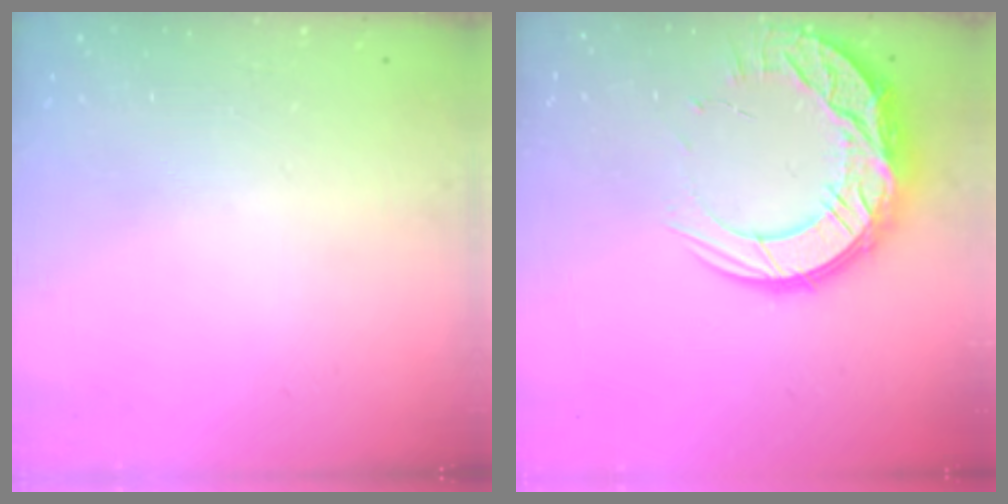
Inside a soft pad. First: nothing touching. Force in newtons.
{"total": 16.5, "press": 16.5, "slide": 1.4}